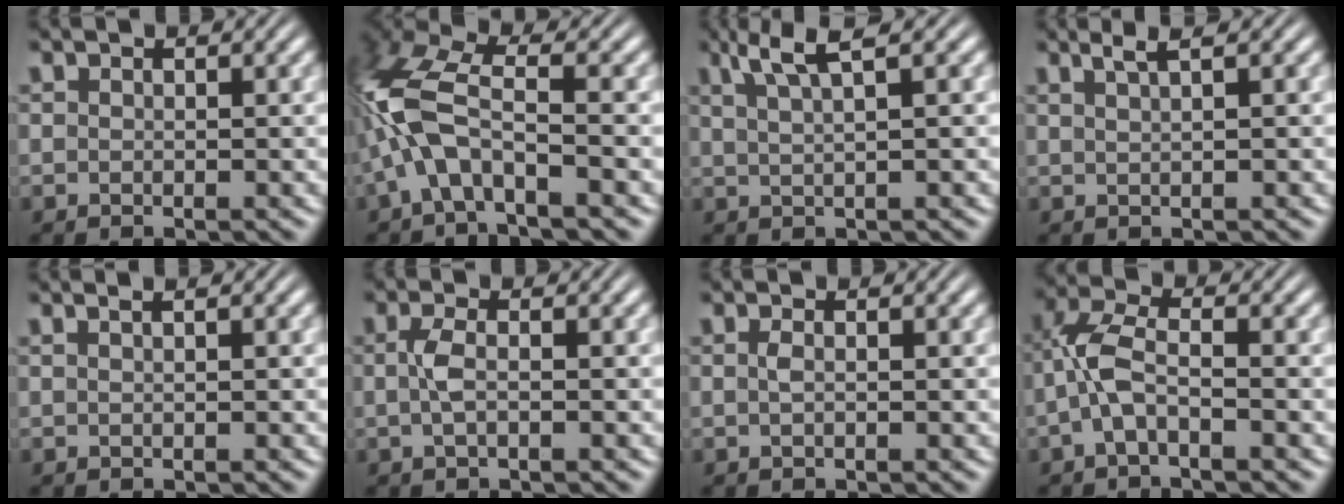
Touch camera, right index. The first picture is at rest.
{"total": 6.4, "force": [0.1, 3.6, 5.2], "torque": [-0.148, -0.010, 0.006]}
{"total": 3.5, "force": [2.2, 0.3, 2.7], "torque": [-0.040, 0.007, 0.040]}
{"total": 2.4, "force": [1.6, 0.2, 1.8], "torque": [-0.018, 0.010, 0.028]}
{"total": 0.7, "force": [0.4, -0.2, 0.5], "torque": [-0.004, 0.002, 0.007]}
{"total": 1.8, "force": [-0.3, 0.3, 1.7], "torque": [-0.039, -0.001, -0.003]}
{"total": 0.6, "force": [-0.1, -0.2, 0.5], "torque": [-0.014, -0.003, 0.000]}
{"total": 4.8, "force": [-0.3, 3.1, 3.7], "torque": [-0.095, -0.009, -0.008]}